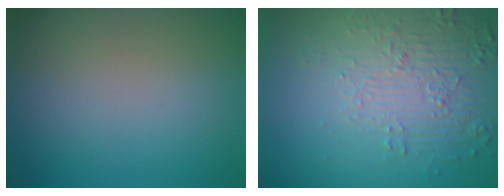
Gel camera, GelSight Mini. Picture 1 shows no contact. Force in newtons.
{"total": 6.0, "press": 3.9, "slide": 4.6}